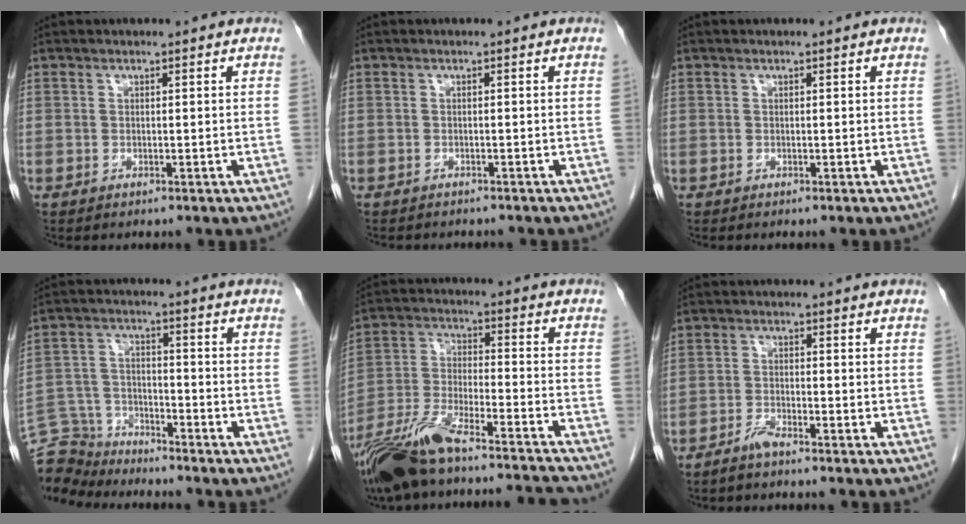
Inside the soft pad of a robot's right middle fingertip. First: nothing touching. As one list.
[{"total": 3.8, "force": [-3.5, 1.0, 1.2], "torque": [-0.018, -0.006, -0.043]}, {"total": 0.0}, {"total": 8.9, "force": [-8.8, 1.5, -0.1], "torque": [-0.008, 0.008, -0.168]}, {"total": 18.4, "force": [-16.2, 0.7, 8.8], "torque": [-0.186, -0.009, -0.283]}, {"total": 2.5, "force": [-2.2, -0.1, 1.0], "torque": [-0.028, -0.004, -0.047]}]